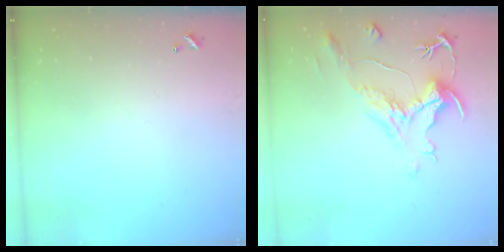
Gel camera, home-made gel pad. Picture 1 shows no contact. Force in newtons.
{"total": 1.6, "press": 0.1, "slide": 1.6}